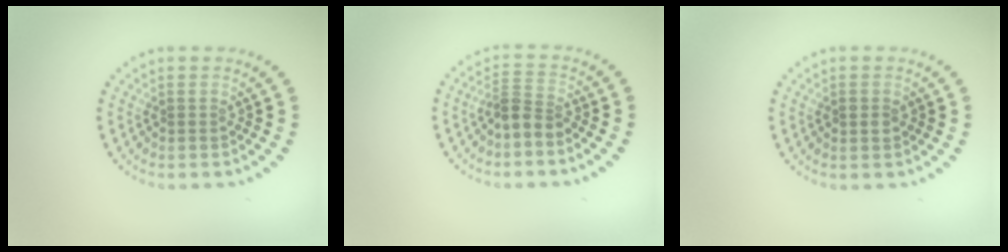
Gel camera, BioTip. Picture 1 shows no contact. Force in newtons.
{"total": 2.4, "press": 1.9, "slide": 1.6}
{"total": 1.0, "press": 1.0, "slide": 0.1}